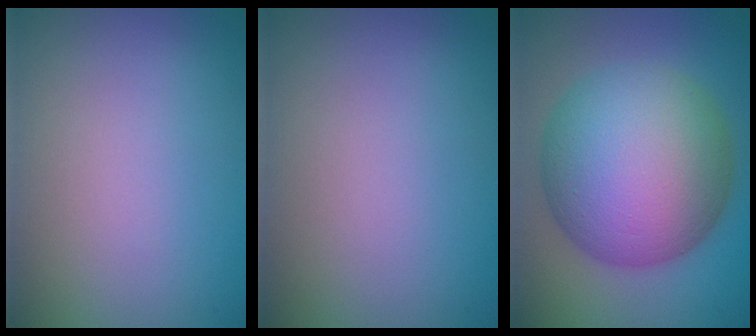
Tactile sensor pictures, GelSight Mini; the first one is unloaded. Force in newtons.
{"total": 0.0}
{"total": 15.0, "press": 15.0, "slide": 0.3}